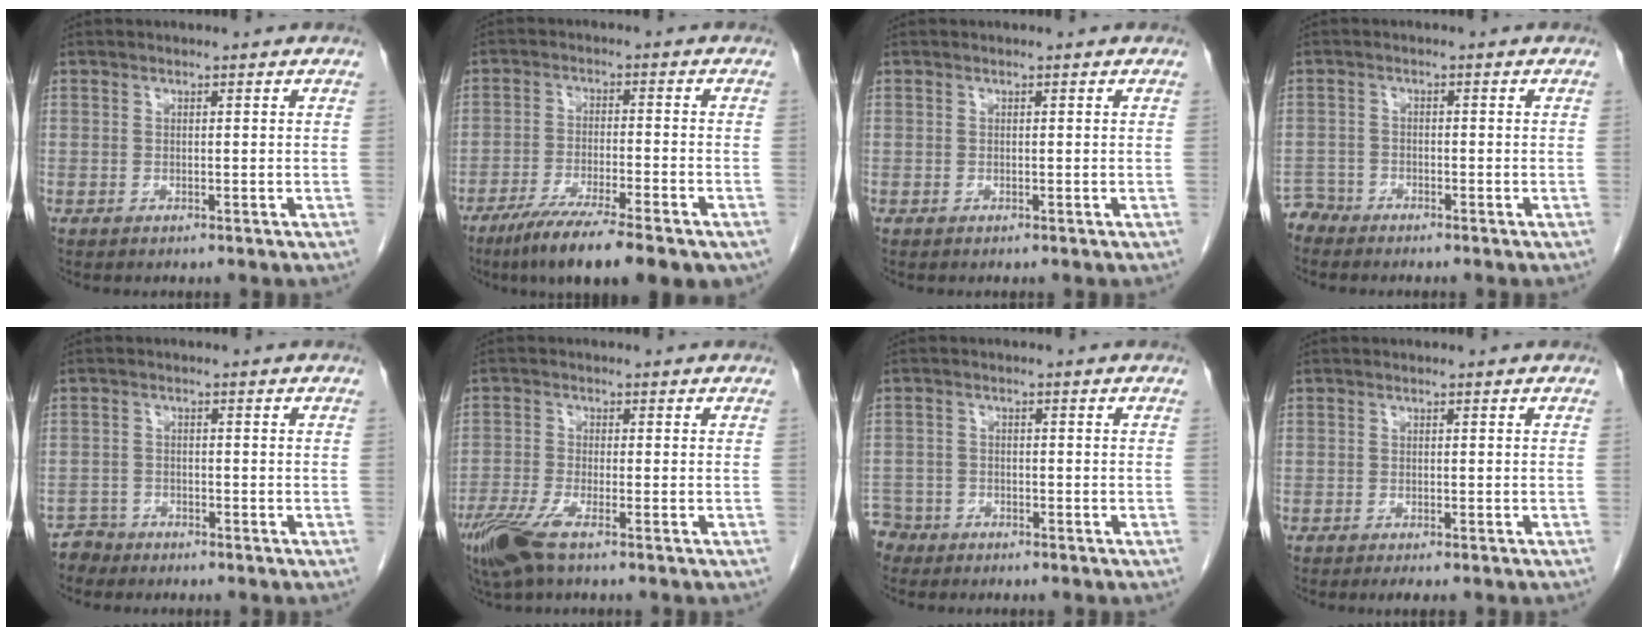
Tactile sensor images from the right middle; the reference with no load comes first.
{"total": 13.2, "force": [-9.4, 1.7, 9.1], "torque": [-0.136, -0.030, -0.148]}
{"total": 0.0}
{"total": 2.4, "force": [-2.3, 0.4, -0.8], "torque": [0.025, -0.005, -0.046]}
{"total": 2.2, "force": [-1.9, 0.7, -1.0], "torque": [0.023, 0.000, -0.039]}
{"total": 6.1, "force": [-4.0, 0.7, 4.6], "torque": [-0.097, -0.017, -0.078]}
{"total": 3.8, "force": [-3.2, 1.9, -0.7], "torque": [0.018, 0.001, -0.066]}
{"total": 1.6, "force": [-1.3, 0.4, 0.9], "torque": [-0.012, -0.004, -0.016]}